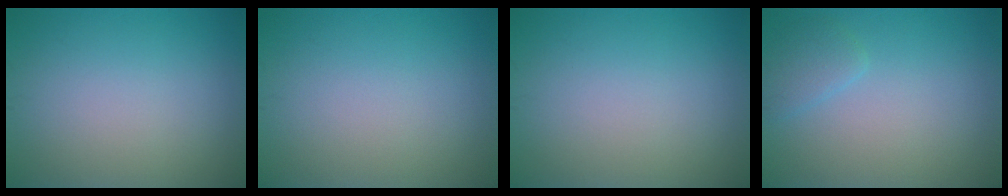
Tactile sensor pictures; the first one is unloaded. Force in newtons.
{"total": 0.0}
{"total": 0.0}
{"total": 1.5, "press": 1.5, "slide": 0.2}